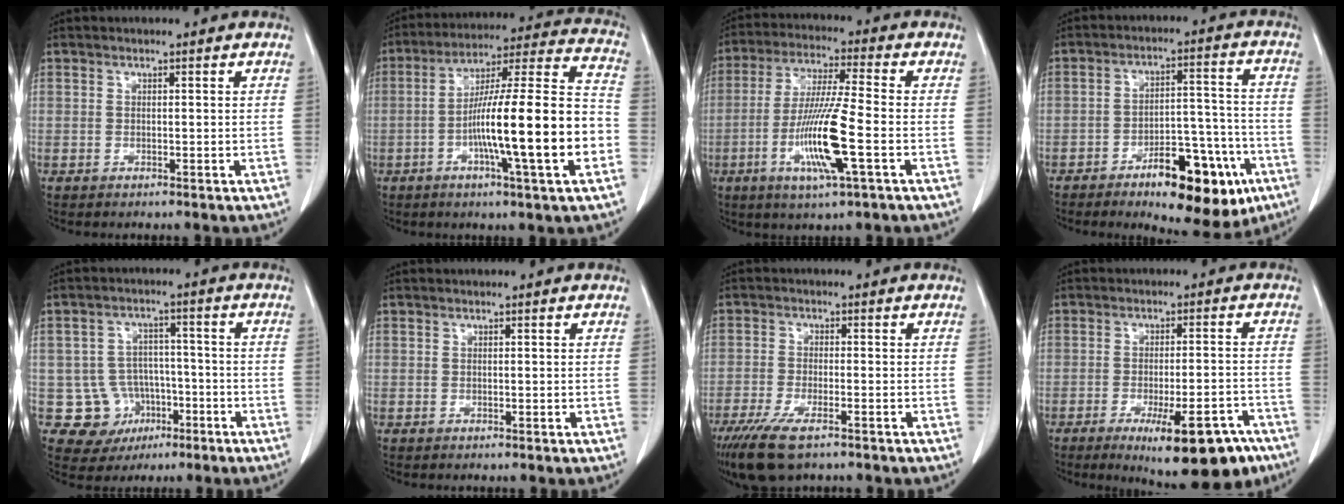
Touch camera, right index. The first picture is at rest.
{"total": 19.6, "force": [-4.9, 0.8, 19.0], "torque": [-0.289, 0.012, -0.079]}
{"total": 12.6, "force": [-3.6, 0.1, 12.0], "torque": [-0.239, -0.017, -0.072]}
{"total": 15.0, "force": [-8.5, 5.6, 11.0], "torque": [-0.129, 0.023, -0.117]}
{"total": 8.3, "force": [-2.7, 7.8, 1.2], "torque": [-0.016, 0.019, -0.030]}
{"total": 0.0}
{"total": 8.8, "force": [-6.0, 2.3, 6.0], "torque": [-0.105, -0.020, -0.097]}
{"total": 13.6, "force": [-8.9, 3.2, 9.8], "torque": [-0.094, 0.003, -0.122]}